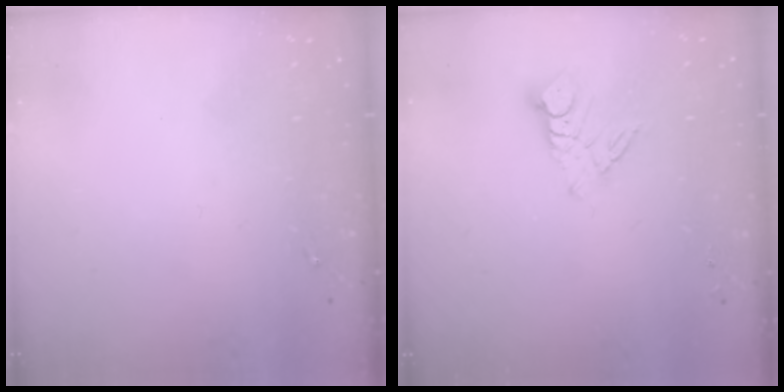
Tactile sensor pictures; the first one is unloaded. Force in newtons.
{"total": 8.8, "press": 8.8, "slide": 0.8}